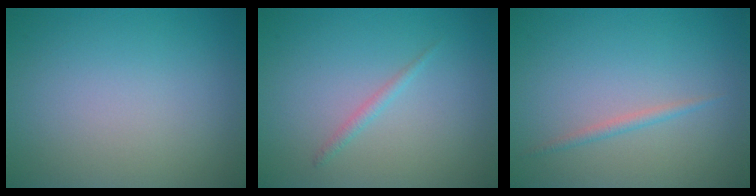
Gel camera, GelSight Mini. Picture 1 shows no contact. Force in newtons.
{"total": 0.9, "press": 0.9, "slide": 0.1}
{"total": 1.0, "press": 1.0, "slide": 0.0}